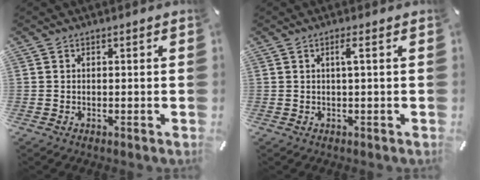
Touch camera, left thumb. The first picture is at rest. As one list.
[{"total": 2.4, "force": [0.4, 0.1, 2.3], "torque": [-0.045, 0.001, 0.004]}]